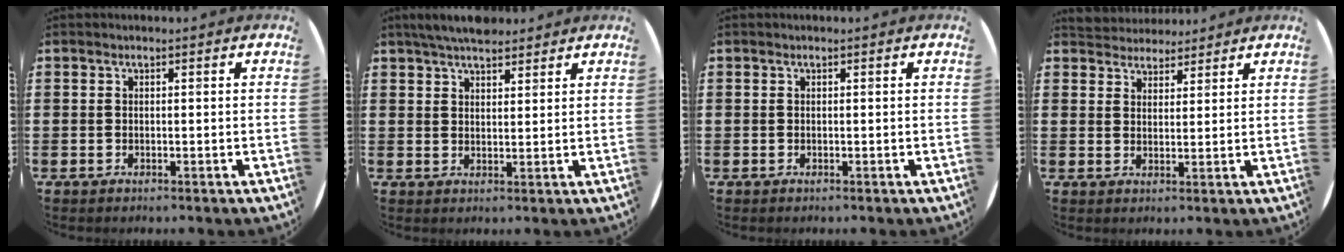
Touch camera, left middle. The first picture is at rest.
{"total": 4.5, "force": [4.1, 1.1, 1.5], "torque": [-0.038, -0.008, 0.075]}
{"total": 0.0}
{"total": 3.6, "force": [3.4, 1.1, -0.2], "torque": [-0.007, -0.008, 0.065]}